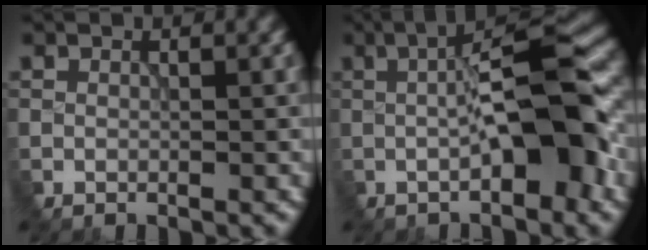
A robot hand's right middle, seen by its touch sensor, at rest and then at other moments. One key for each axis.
{"total": 9.2, "fx": -0.9, "fy": 2.1, "fz": 8.9, "tx": -0.129, "ty": 0.017, "tz": -0.022}